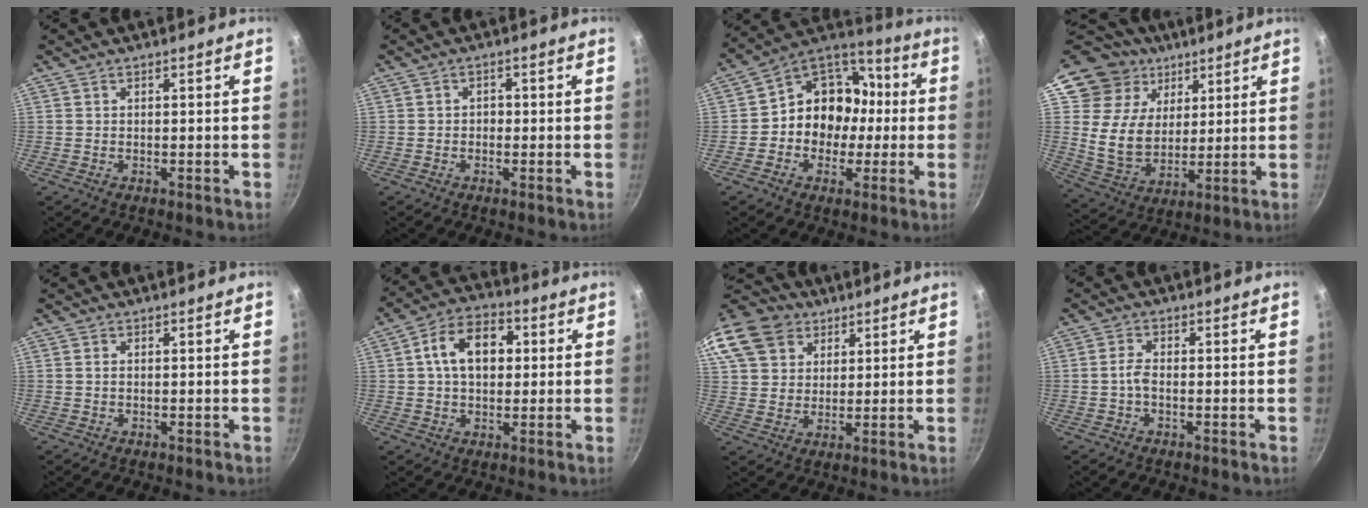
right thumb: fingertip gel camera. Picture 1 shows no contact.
{"total": 1.3, "force": [-0.4, 1.1, 0.6], "torque": [-0.006, 0.005, -0.008]}
{"total": 14.7, "force": [-1.3, 12.5, 7.6], "torque": [-0.063, 0.048, -0.036]}
{"total": 17.2, "force": [8.8, 13.1, 6.8], "torque": [-0.100, -0.028, 0.170]}
{"total": 0.8, "force": [0.1, 0.5, 0.5], "torque": [-0.010, 0.002, 0.002]}
{"total": 11.7, "force": [1.9, 7.9, 8.3], "torque": [-0.103, 0.020, 0.018]}
{"total": 18.5, "force": [10.5, 13.5, 7.1], "torque": [-0.161, 0.012, 0.198]}
{"total": 2.4, "force": [-0.6, 1.2, 2.0], "torque": [-0.045, 0.011, -0.017]}